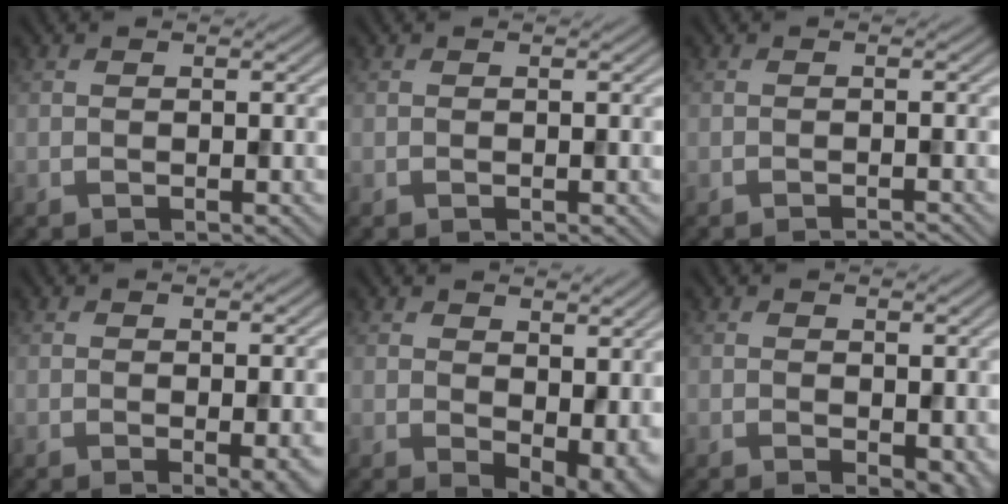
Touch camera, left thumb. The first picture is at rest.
{"total": 0.0}
{"total": 0.9, "force": [-0.8, 0.0, 0.4], "torque": [0.000, 0.001, -0.019]}
{"total": 3.3, "force": [-0.7, 0.8, 3.1], "torque": [-0.040, -0.006, -0.010]}
{"total": 8.0, "force": [0.6, 4.9, 6.3], "torque": [-0.089, -0.023, 0.024]}
{"total": 3.6, "force": [-0.7, 2.1, 2.8], "torque": [-0.034, -0.015, -0.003]}